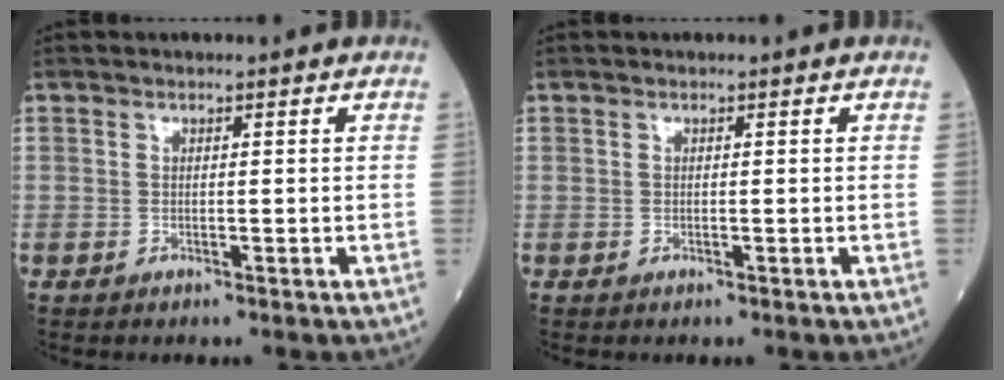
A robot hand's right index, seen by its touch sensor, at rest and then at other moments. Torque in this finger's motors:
{"motor_torque": [-0.05, 0.02, -0.04, -0.01]}